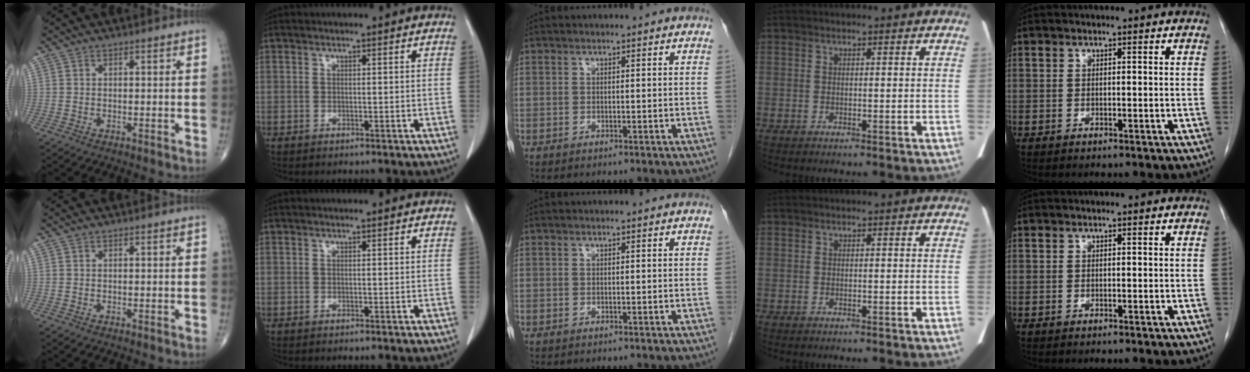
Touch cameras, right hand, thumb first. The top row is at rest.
{}